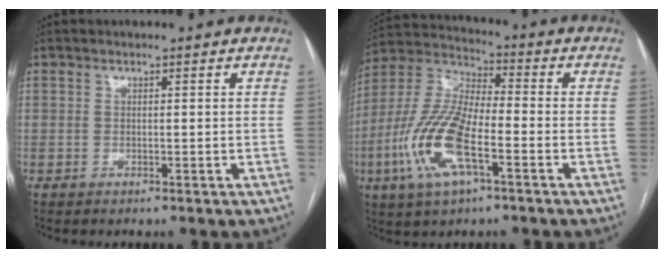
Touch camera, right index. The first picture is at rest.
{"total": 15.1, "force": [-5.3, 4.8, 13.3], "torque": [-0.298, -0.005, -0.100]}